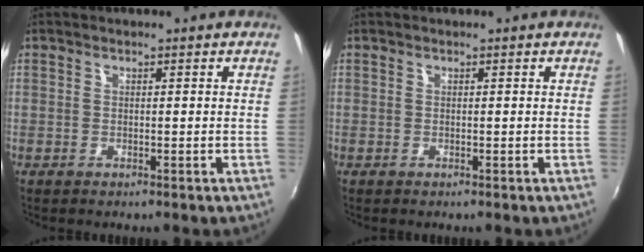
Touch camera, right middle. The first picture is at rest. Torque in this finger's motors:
{"motor_torque": [0.00, 0.00, 0.00, 0.01]}